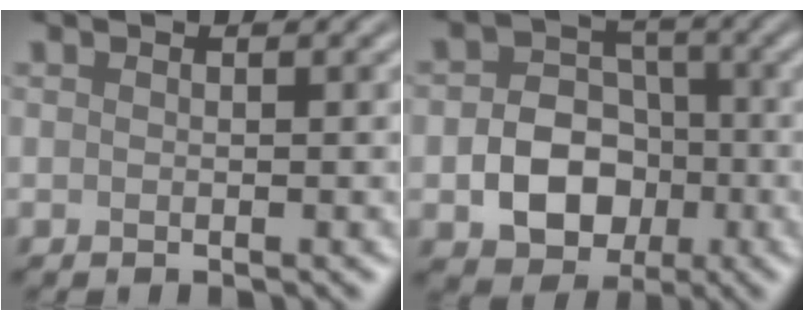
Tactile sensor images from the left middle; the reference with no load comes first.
{"total": 6.4, "force": [-1.7, 5.0, 3.6], "torque": [-0.051, -0.007, -0.030]}